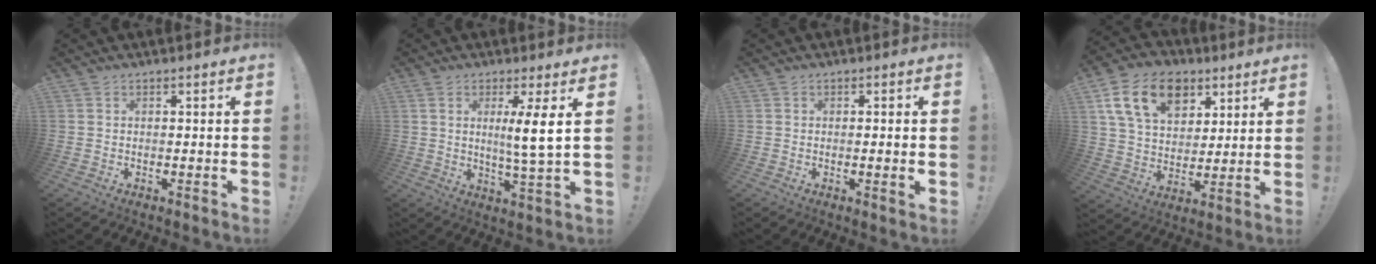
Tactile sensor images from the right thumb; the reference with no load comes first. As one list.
[{"total": 8.0, "force": [1.6, -0.8, 7.8], "torque": [-0.133, -0.012, 0.016]}, {"total": 2.1, "force": [-0.3, -0.2, 2.1], "torque": [-0.032, -0.004, -0.007]}, {"total": 18.2, "force": [8.5, 12.2, 10.5], "torque": [-0.174, -0.027, 0.159]}]